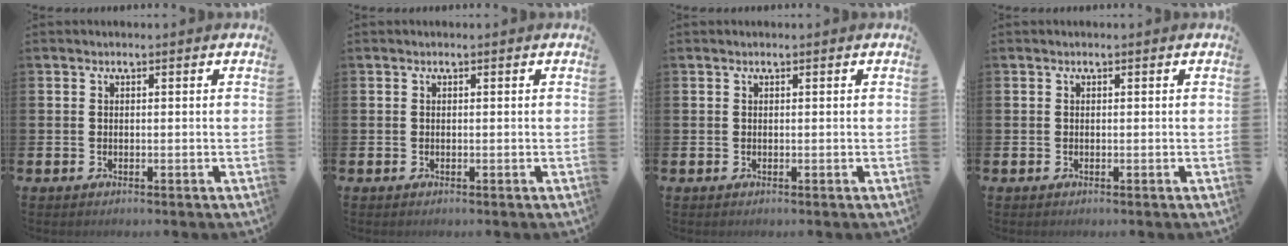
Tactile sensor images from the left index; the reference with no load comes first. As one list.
[{"total": 0.0}, {"total": 0.0}, {"total": 0.0}]